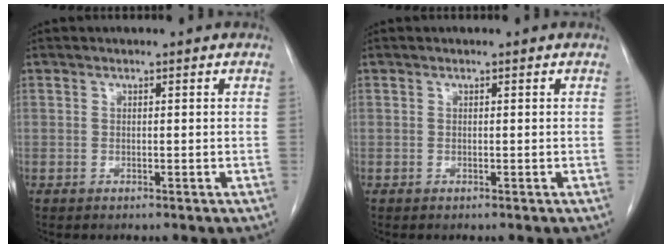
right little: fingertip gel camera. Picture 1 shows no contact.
{"total": 0.0}